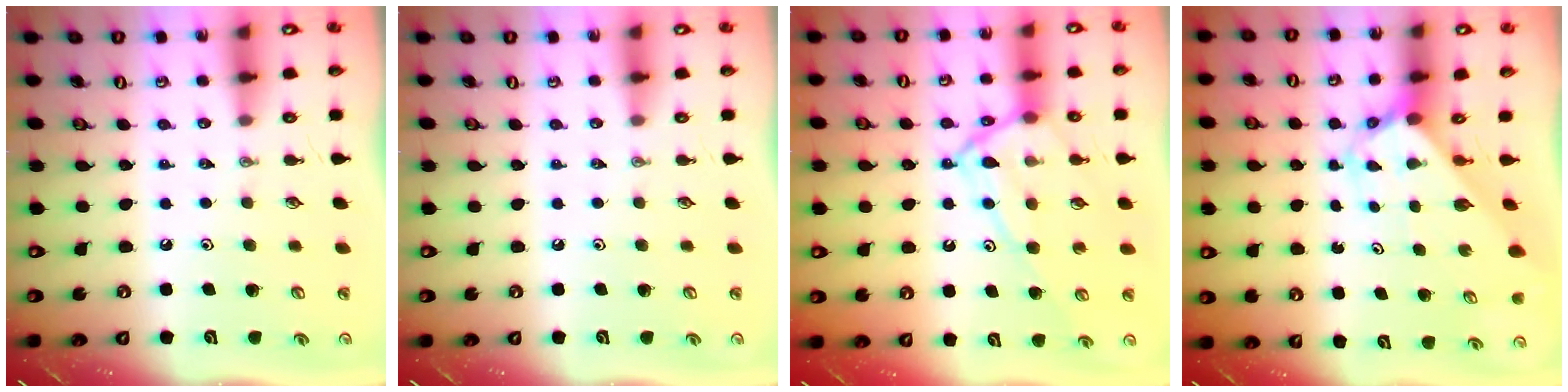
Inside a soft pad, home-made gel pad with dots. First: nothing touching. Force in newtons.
{"total": 0.0}
{"total": 13.4, "press": 13.4, "slide": 1.0}
{"total": 2.5, "press": 2.5, "slide": 0.2}